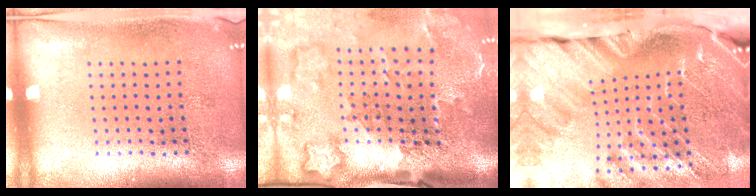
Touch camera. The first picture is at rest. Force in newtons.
{"total": 3.5, "press": 2.3, "slide": 2.6}
{"total": 4.3, "press": 3.2, "slide": 2.8}